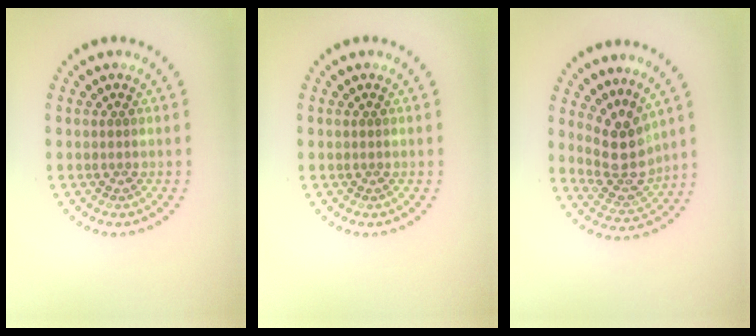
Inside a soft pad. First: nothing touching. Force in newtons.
{"total": 0.0}
{"total": 3.9, "press": 3.3, "slide": 2.1}